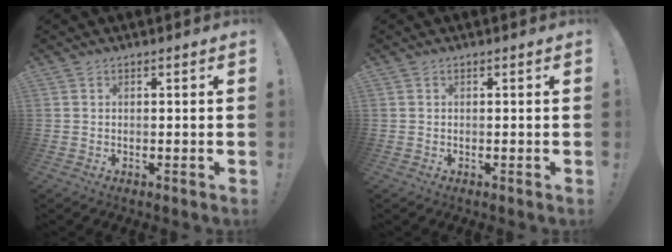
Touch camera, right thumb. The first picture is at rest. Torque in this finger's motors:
{"motor_torque": [-0.02, 0.05, -0.06, 0.00, 0.02]}